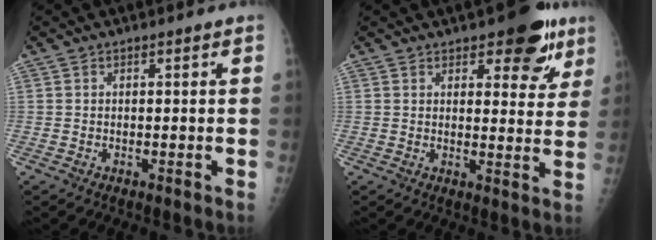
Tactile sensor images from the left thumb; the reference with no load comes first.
{"total": 9.7, "force": [5.8, 4.4, 6.3], "torque": [-0.039, -0.026, 0.073]}